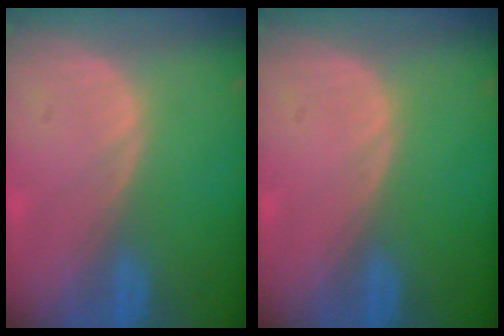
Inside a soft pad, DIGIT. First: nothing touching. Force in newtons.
{"total": 0.0}